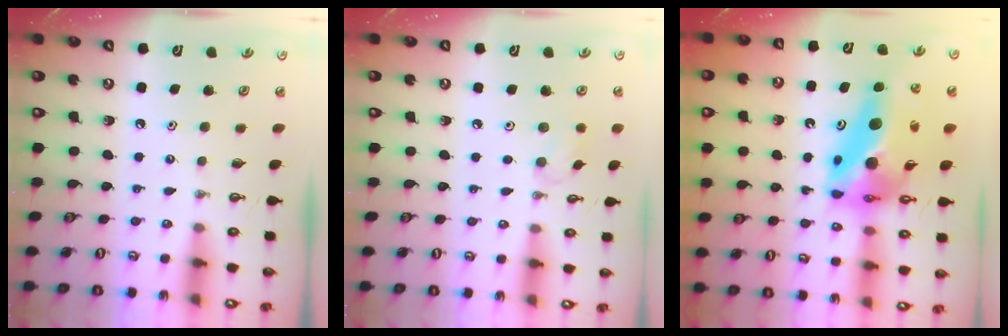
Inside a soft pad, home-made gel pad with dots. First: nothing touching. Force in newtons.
{"total": 5.8, "press": 5.7, "slide": 1.1}
{"total": 20.4, "press": 18.9, "slide": 7.6}